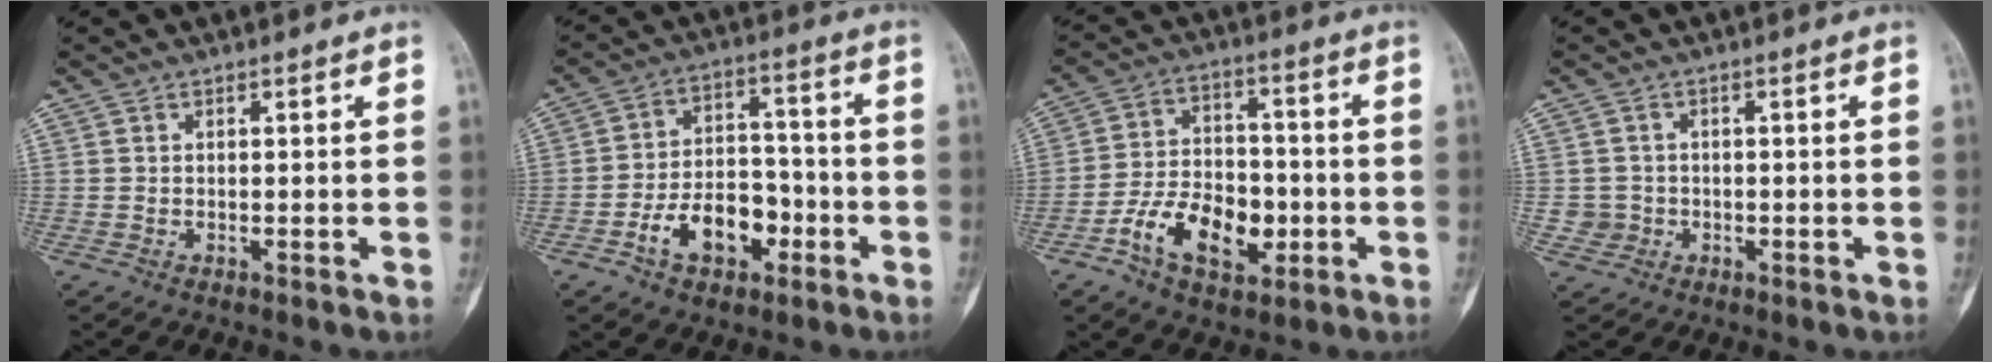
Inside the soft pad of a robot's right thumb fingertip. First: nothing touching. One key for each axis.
{"total": 12.0, "fx": -5.0, "fy": 7.5, "fz": 7.9, "tx": -0.101, "ty": 0.042, "tz": -0.083}
{"total": 13.4, "fx": -4.7, "fy": 8.2, "fz": 9.5, "tx": -0.140, "ty": 0.029, "tz": -0.081}
{"total": 2.8, "fx": -0.4, "fy": 2.8, "fz": 0.0, "tx": 0.020, "ty": 0.009, "tz": -0.010}